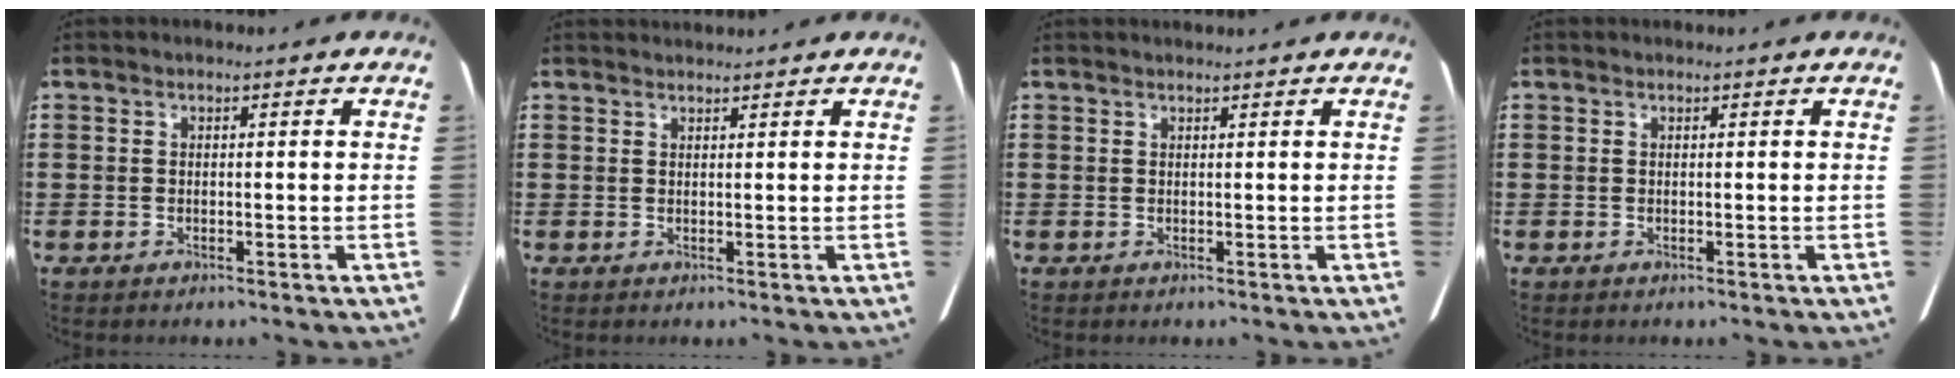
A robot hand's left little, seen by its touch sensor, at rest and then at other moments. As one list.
[{"total": 1.1, "force": [1.1, 0.0, 0.1], "torque": [0.006, -0.003, 0.019]}, {"total": 0.7, "force": [0.7, -0.1, 0.1], "torque": [-0.003, 0.000, 0.014]}, {"total": 0.0}]